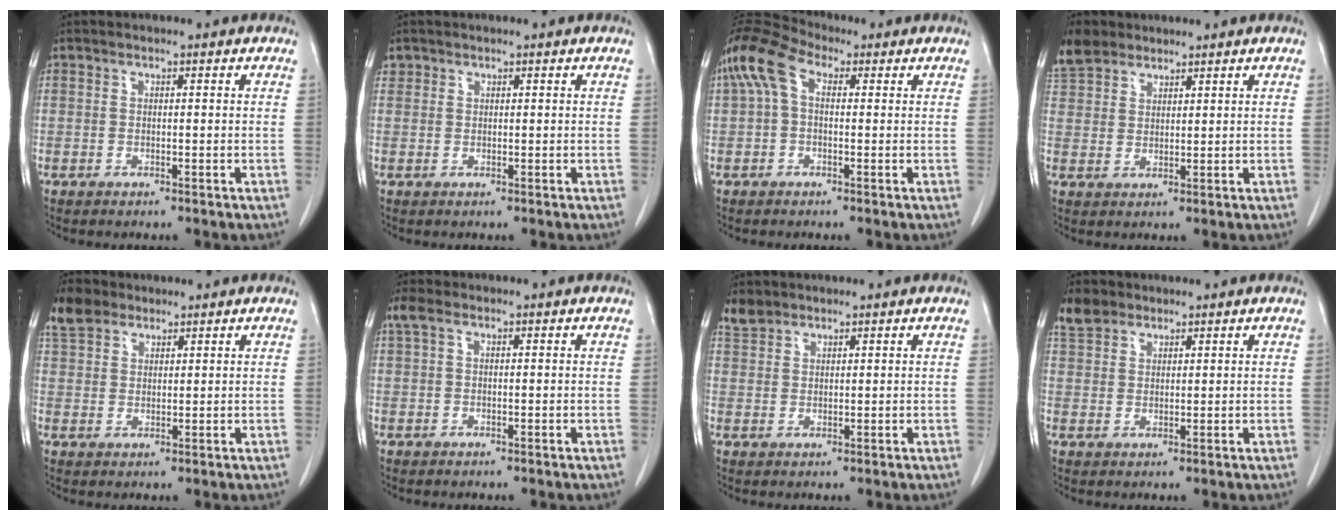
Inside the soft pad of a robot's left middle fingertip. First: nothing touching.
{"total": 1.0, "force": [0.6, 0.8, 0.0], "torque": [0.006, 0.007, 0.009]}
{"total": 6.7, "force": [1.6, 3.8, 5.3], "torque": [-0.124, 0.041, 0.025]}
{"total": 5.5, "force": [4.5, 2.8, 1.4], "torque": [-0.039, 0.017, 0.095]}
{"total": 5.3, "force": [4.0, 3.1, 1.8], "torque": [-0.047, 0.019, 0.085]}
{"total": 2.0, "force": [1.1, 1.0, 1.4], "torque": [-0.040, 0.028, 0.028]}
{"total": 2.7, "force": [2.4, 1.4, 0.2], "torque": [-0.009, 0.008, 0.049]}
{"total": 4.0, "force": [3.1, 2.4, 1.0], "torque": [-0.029, 0.013, 0.064]}